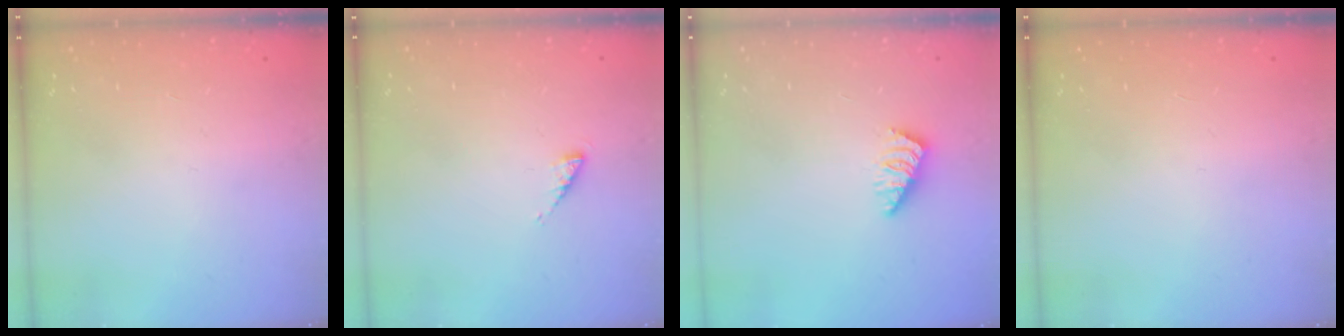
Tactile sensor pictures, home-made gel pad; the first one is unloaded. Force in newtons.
{"total": 2.2, "press": 2.1, "slide": 0.4}
{"total": 0.7, "press": 0.7, "slide": 0.2}
{"total": 0.0}